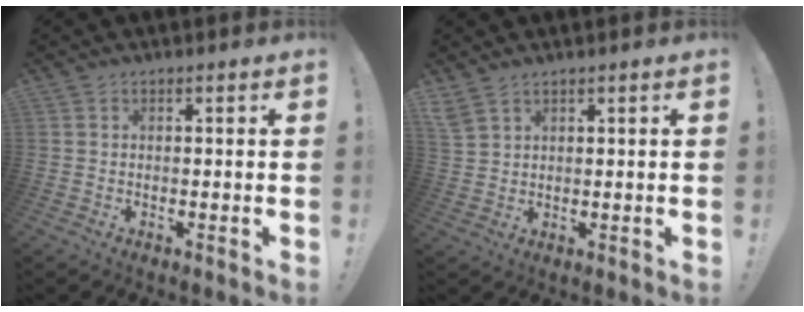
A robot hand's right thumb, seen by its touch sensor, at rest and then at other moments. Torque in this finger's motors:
{"motor_torque": [0.97, 1.09, 0.13, 0.02, 0.02]}